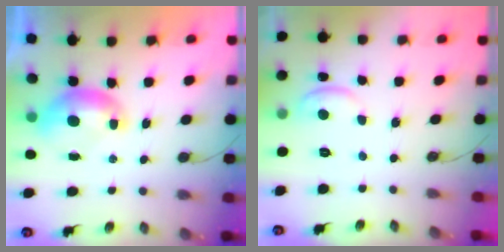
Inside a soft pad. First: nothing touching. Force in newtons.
{"total": 0.6, "press": 0.3, "slide": 0.5}